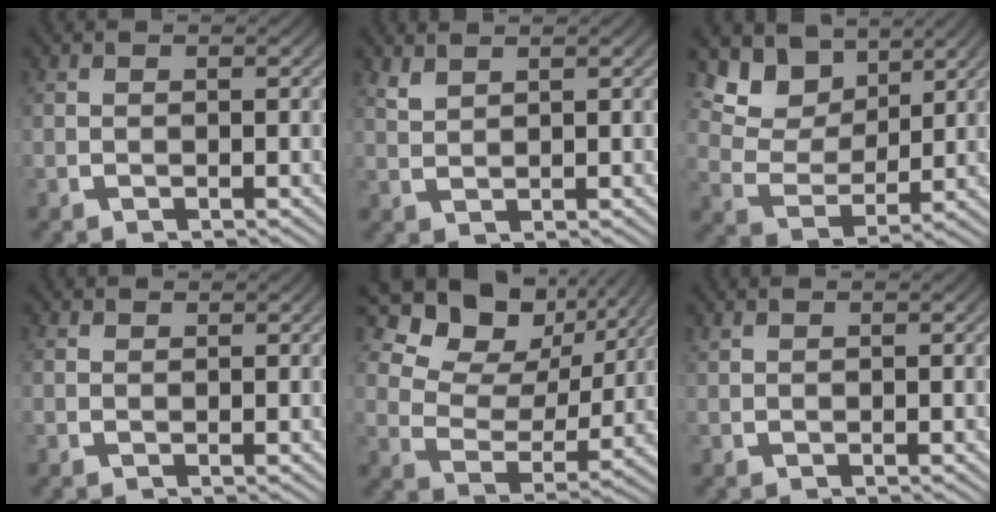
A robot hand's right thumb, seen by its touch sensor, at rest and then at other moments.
{"total": 1.7, "force": [1.6, 0.3, 0.6], "torque": [-0.012, 0.000, 0.039]}
{"total": 7.9, "force": [3.2, 5.5, 4.8], "torque": [-0.100, -0.010, 0.054]}
{"total": 0.7, "force": [0.7, 0.1, 0.0], "torque": [0.005, -0.002, 0.015]}
{"total": 9.3, "force": [4.6, 5.6, 5.8], "torque": [-0.095, 0.000, 0.068]}
{"total": 0.6, "force": [0.6, -0.1, 0.1], "torque": [-0.003, 0.000, 0.016]}